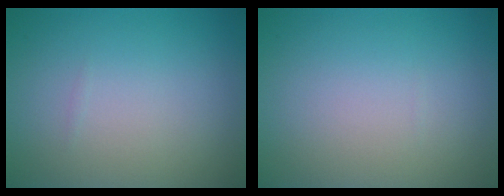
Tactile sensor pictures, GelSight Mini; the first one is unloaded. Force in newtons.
{"total": 0.0}